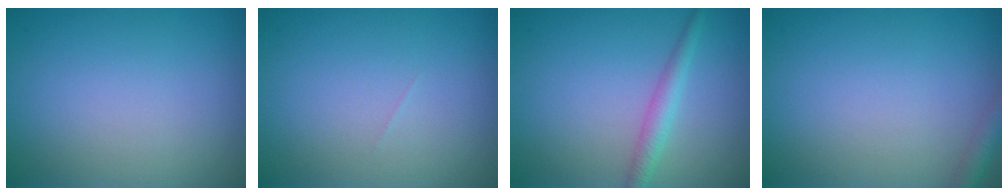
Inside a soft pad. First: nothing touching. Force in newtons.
{"total": 0.0}
{"total": 2.0, "press": 2.0, "slide": 0.0}
{"total": 2.0, "press": 2.0, "slide": 0.1}